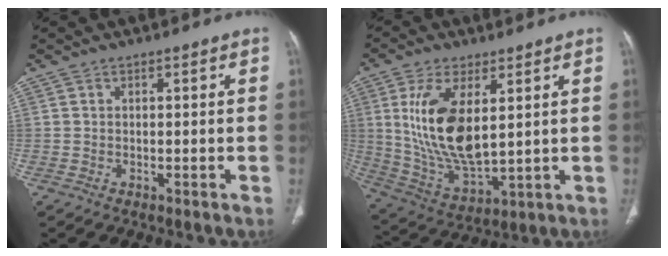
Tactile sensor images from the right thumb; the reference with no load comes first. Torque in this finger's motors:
{"motor_torque": [-0.92, 1.71, 1.92, 0.44, 0.63]}